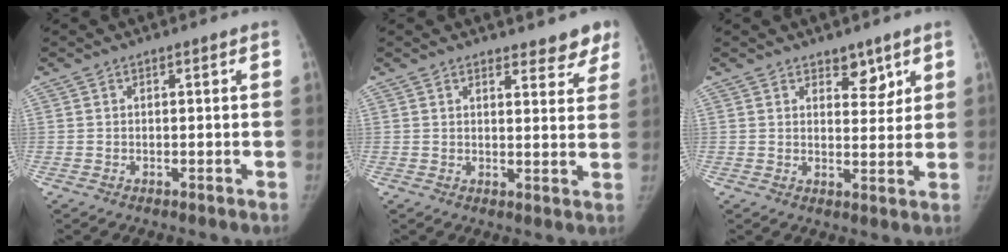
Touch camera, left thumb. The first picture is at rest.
{"total": 6.2, "force": [5.5, 2.4, 1.7], "torque": [0.016, -0.031, 0.054]}
{"total": 4.9, "force": [3.3, 2.8, 2.3], "torque": [0.002, -0.022, 0.049]}